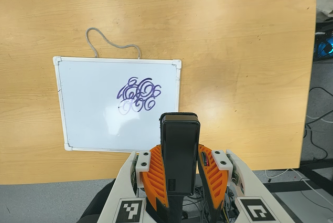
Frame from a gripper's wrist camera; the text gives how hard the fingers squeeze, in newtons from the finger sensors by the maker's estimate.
{"total": 6.3, "left": 4.1, "right": 8.4}